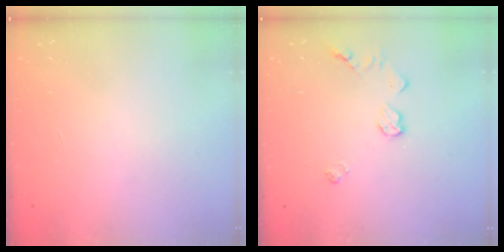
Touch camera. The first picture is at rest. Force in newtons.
{"total": 6.4, "press": 6.4, "slide": 0.6}